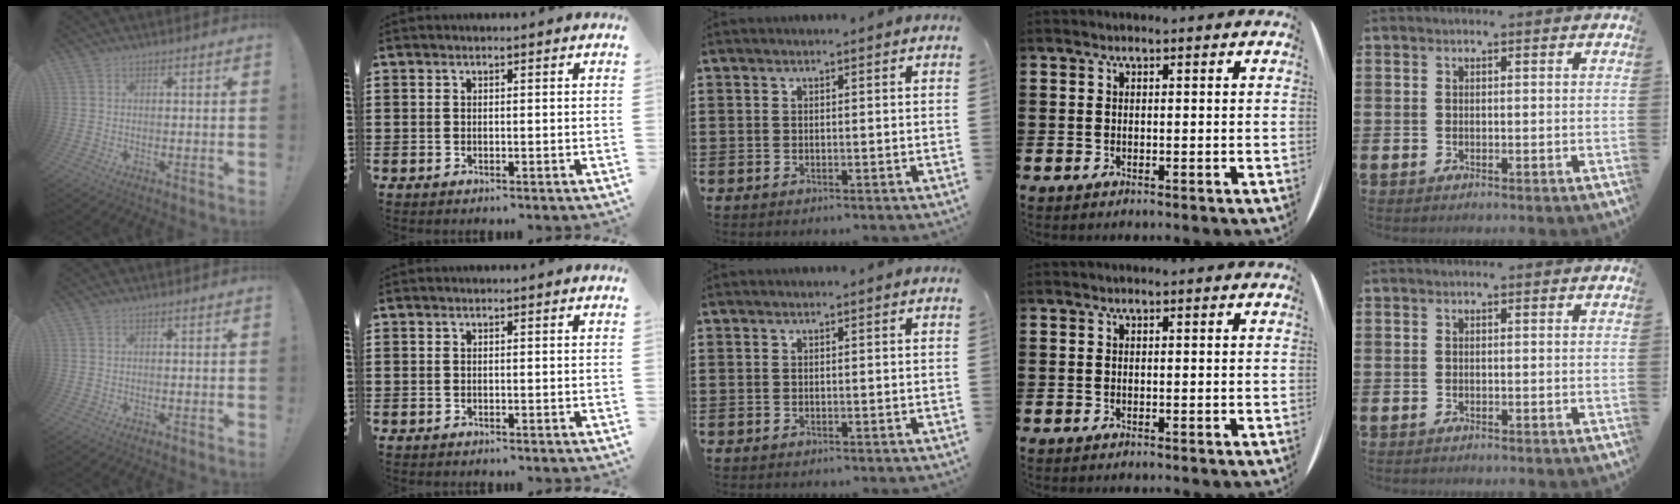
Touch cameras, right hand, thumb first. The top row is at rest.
{}